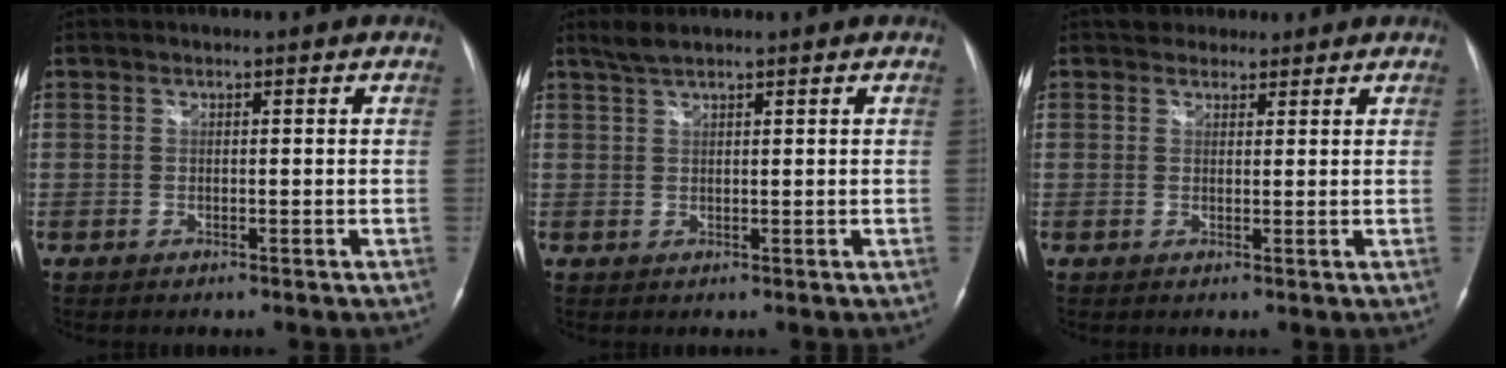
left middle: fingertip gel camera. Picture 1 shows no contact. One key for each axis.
{"total": 2.1, "fx": 1.9, "fy": 0.1, "fz": 1.1, "tx": -0.030, "ty": 0.009, "tz": 0.040}
{"total": 3.4, "fx": 2.7, "fy": 1.9, "fz": 0.6, "tx": -0.006, "ty": 0.014, "tz": 0.041}